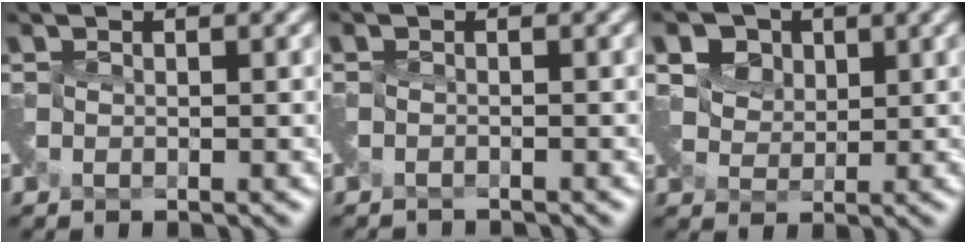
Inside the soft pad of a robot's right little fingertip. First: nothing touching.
{"total": 1.6, "force": [-1.5, -0.3, -0.5], "torque": [0.010, -0.015, -0.034]}
{"total": 8.1, "force": [4.8, 5.2, 3.7], "torque": [-0.062, 0.031, 0.056]}